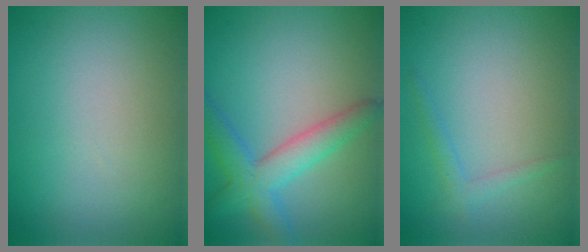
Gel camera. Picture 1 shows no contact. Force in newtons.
{"total": 4.2, "press": 4.2, "slide": 0.2}
{"total": 1.3, "press": 1.2, "slide": 0.1}